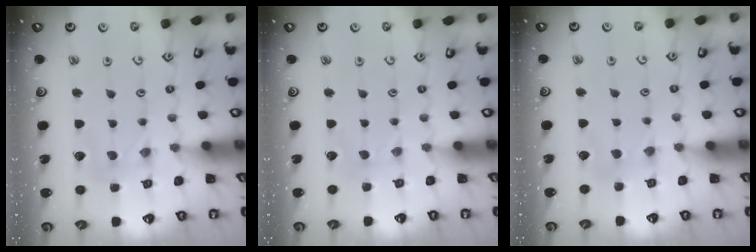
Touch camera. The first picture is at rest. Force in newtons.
{"total": 0.0}
{"total": 2.7, "press": 2.7, "slide": 0.4}